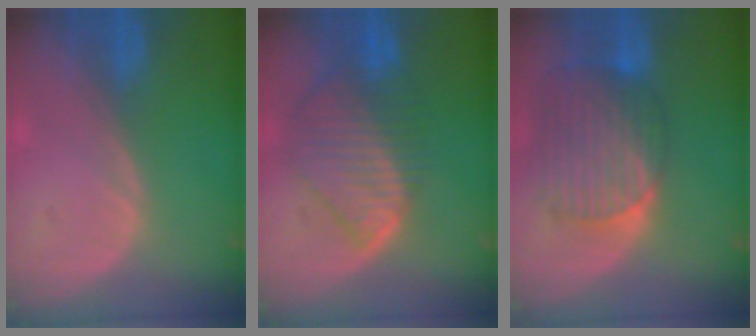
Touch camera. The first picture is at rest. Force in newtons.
{"total": 9.4, "press": 8.2, "slide": 4.7}
{"total": 10.6, "press": 9.1, "slide": 5.6}